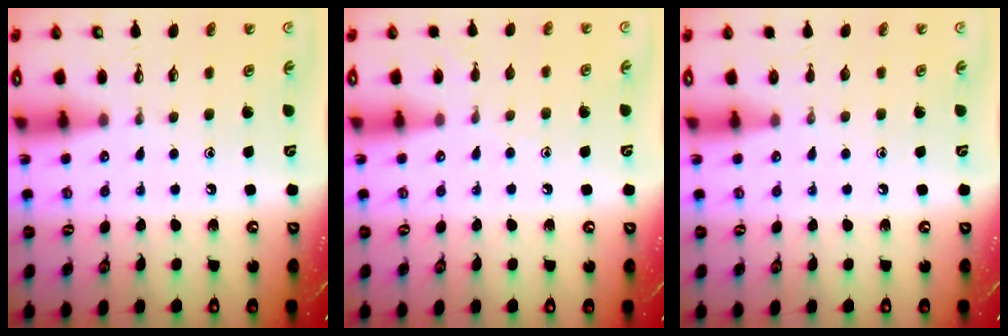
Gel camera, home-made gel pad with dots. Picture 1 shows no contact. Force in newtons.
{"total": 5.0, "press": 4.9, "slide": 0.4}
{"total": 0.0}